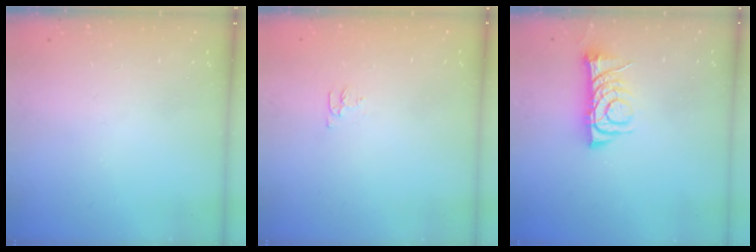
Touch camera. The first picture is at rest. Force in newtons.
{"total": 4.0, "press": 3.9, "slide": 0.4}
{"total": 7.6, "press": 7.5, "slide": 0.9}